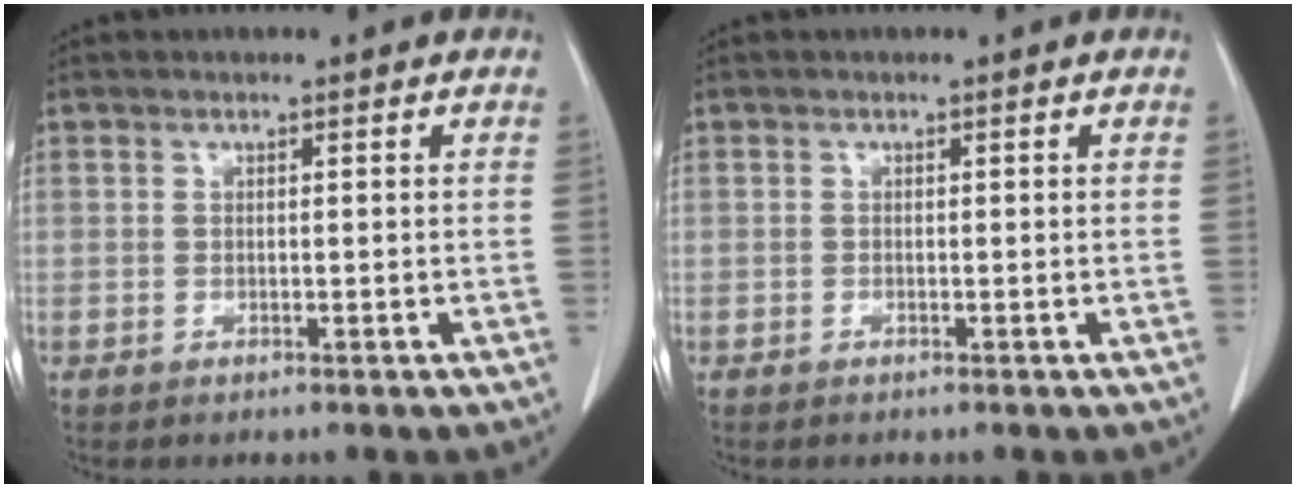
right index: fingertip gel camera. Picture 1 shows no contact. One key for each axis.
{"total": 0.0}